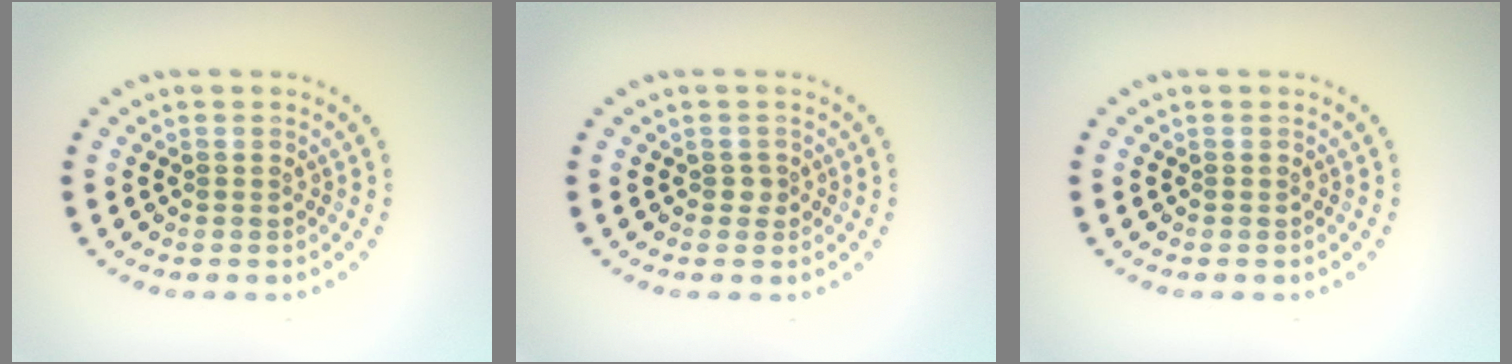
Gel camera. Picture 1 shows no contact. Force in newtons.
{"total": 0.7, "press": 0.5, "slide": 0.5}
{"total": 0.0}